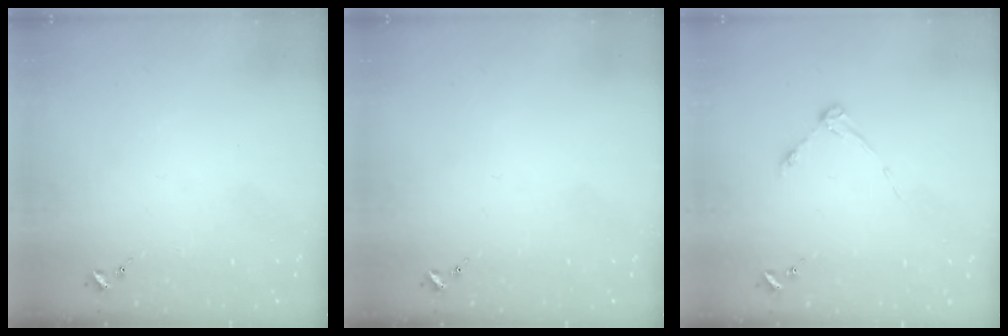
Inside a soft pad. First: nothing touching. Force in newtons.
{"total": 0.0}
{"total": 3.7, "press": 3.7, "slide": 0.4}